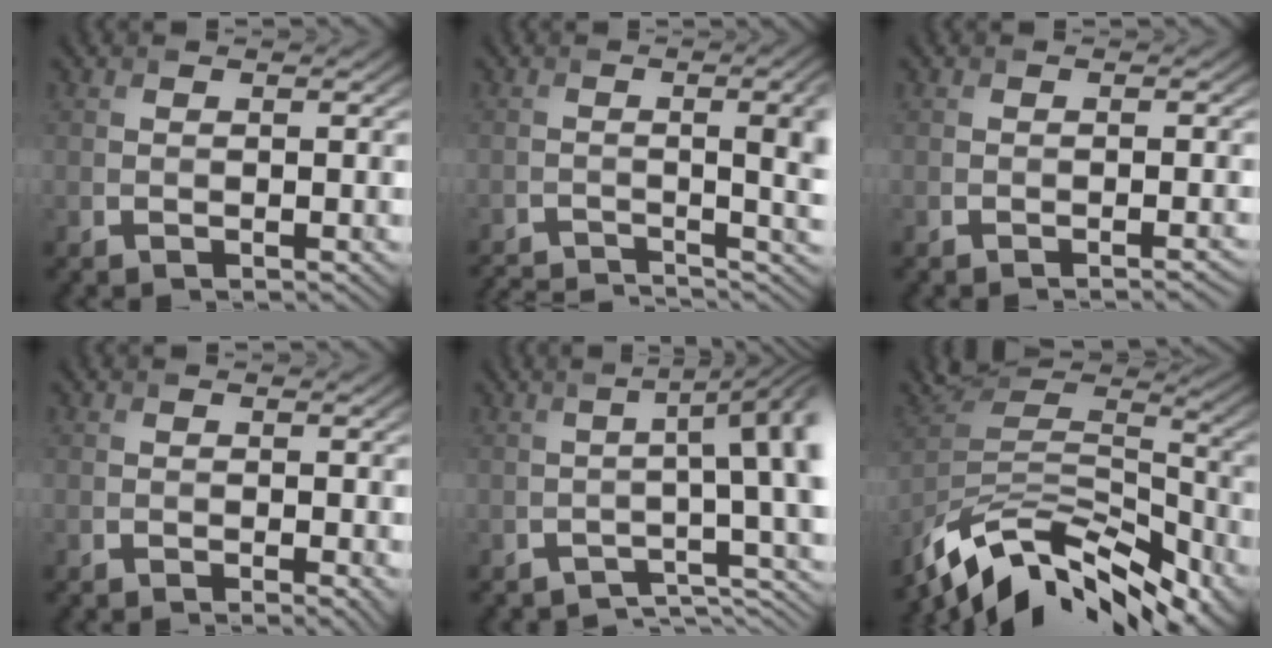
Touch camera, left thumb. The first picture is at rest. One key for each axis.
{"total": 8.9, "fx": -3.5, "fy": 2.4, "fz": 7.8, "tx": -0.084, "ty": -0.011, "tz": -0.044}
{"total": 1.1, "fx": -0.6, "fy": 0.3, "fz": 0.8, "tx": 0.001, "ty": 0.004, "tz": -0.017}
{"total": 1.0, "fx": -0.2, "fy": 0.2, "fz": 0.9, "tx": -0.013, "ty": -0.001, "tz": -0.003}
{"total": 8.4, "fx": -2.9, "fy": 2.3, "fz": 7.5, "tx": -0.079, "ty": 0.010, "tz": -0.043}
{"total": 13.8, "fx": -10.8, "fy": 5.3, "fz": 6.7, "tx": -0.158, "ty": 0.009, "tz": -0.183}